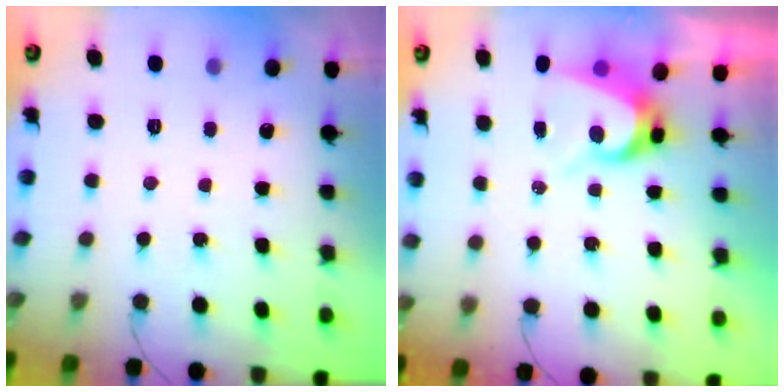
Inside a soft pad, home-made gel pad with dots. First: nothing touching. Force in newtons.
{"total": 6.5, "press": 6.5, "slide": 0.7}